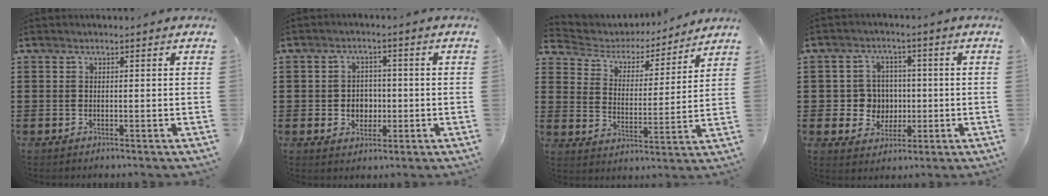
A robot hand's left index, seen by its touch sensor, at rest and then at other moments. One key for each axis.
{"total": 3.7, "fx": -0.4, "fy": 3.2, "fz": 1.7, "tx": -0.035, "ty": 0.003, "tz": -0.013}
{"total": 4.4, "fx": 4.0, "fy": 1.5, "fz": 0.7, "tx": -0.040, "ty": -0.026, "tz": 0.062}
{"total": 5.6, "fx": -0.1, "fy": 5.5, "fz": 1.2, "tx": -0.040, "ty": 0.013, "tz": -0.002}